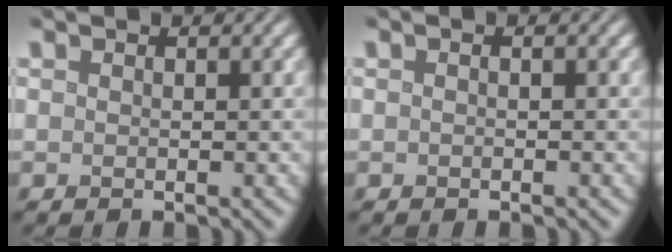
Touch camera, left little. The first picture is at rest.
{"total": 0.7, "force": [-0.1, 0.1, 0.7], "torque": [-0.015, -0.004, -0.008]}